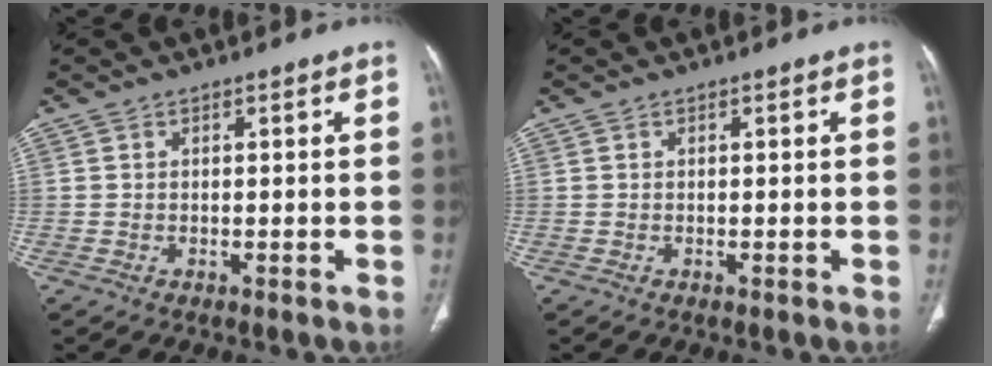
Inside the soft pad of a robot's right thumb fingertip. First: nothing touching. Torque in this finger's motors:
{"motor_torque": [-0.08, 0.08, -0.04, 0.04, 0.00]}